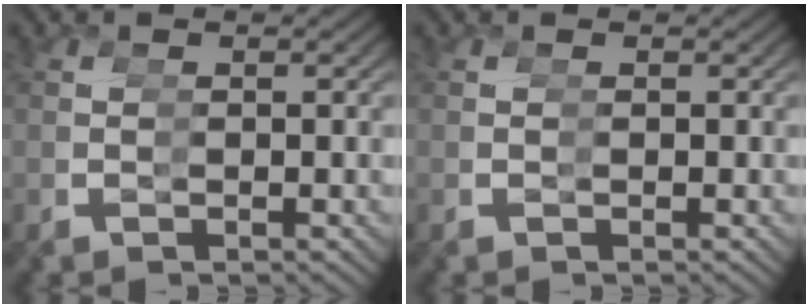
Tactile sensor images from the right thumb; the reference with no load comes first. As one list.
[{"total": 0.0}]